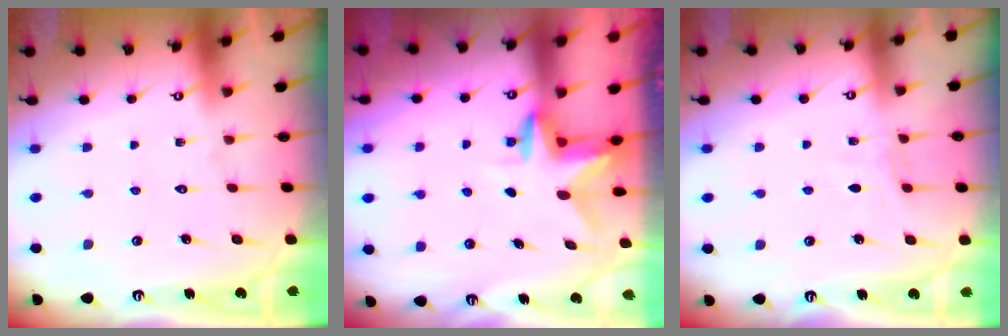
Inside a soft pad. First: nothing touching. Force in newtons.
{"total": 2.9, "press": 2.9, "slide": 0.3}
{"total": 3.4, "press": 3.4, "slide": 0.4}